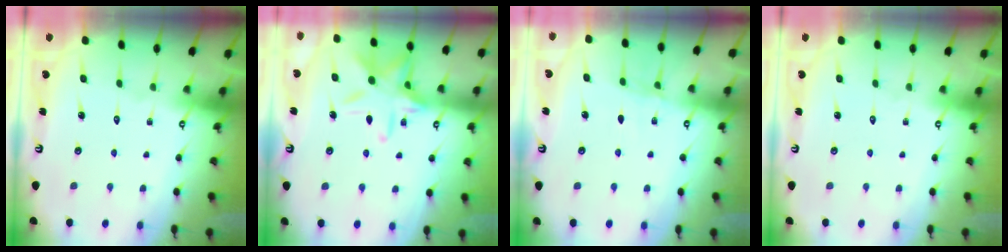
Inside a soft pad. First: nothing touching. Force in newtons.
{"total": 14.0, "press": 14.0, "slide": 0.9}
{"total": 5.9, "press": 5.9, "slide": 0.6}
{"total": 0.0}